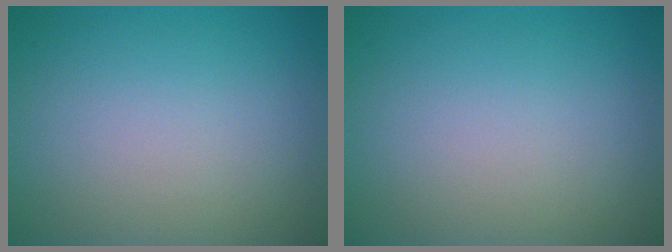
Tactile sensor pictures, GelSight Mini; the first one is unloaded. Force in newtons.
{"total": 0.0}